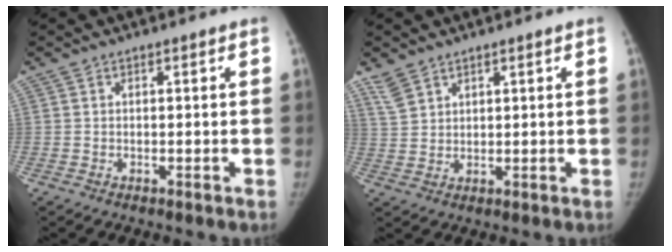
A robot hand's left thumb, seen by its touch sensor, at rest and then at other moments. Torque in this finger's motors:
{"motor_torque": [-0.11, 0.11, 0.10, 0.09, 0.01]}